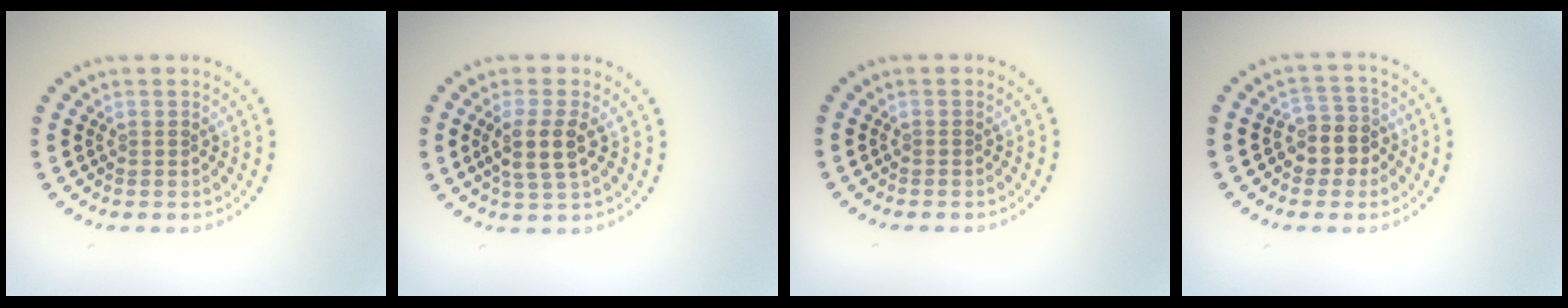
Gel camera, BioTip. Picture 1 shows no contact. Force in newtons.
{"total": 2.9, "press": 2.5, "slide": 1.4}
{"total": 0.0}
{"total": 3.1, "press": 2.7, "slide": 1.4}